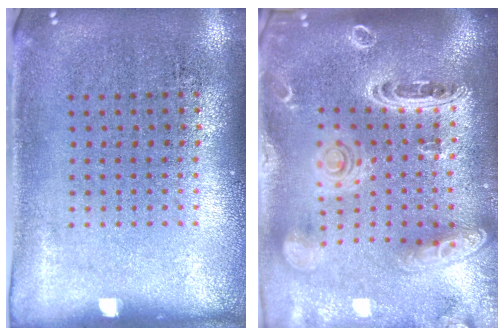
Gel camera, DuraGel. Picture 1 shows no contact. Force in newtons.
{"total": 3.4, "press": 2.7, "slide": 2.1}